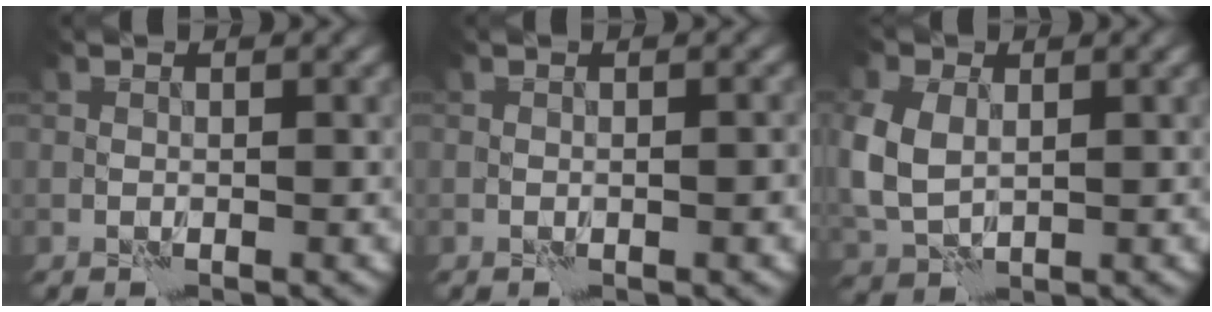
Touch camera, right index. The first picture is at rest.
{"total": 0.9, "force": [-0.4, 0.2, 0.8], "torque": [-0.012, 0.002, -0.006]}
{"total": 5.3, "force": [0.8, 3.8, 3.6], "torque": [-0.108, -0.001, 0.019]}